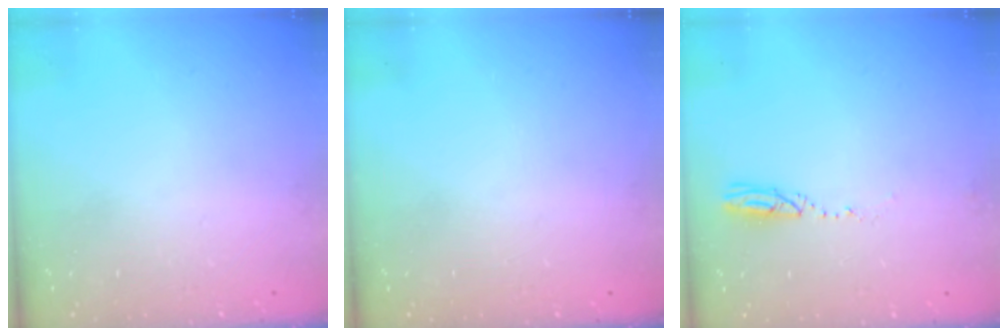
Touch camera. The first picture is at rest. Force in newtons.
{"total": 0.0}
{"total": 3.6, "press": 3.1, "slide": 1.7}